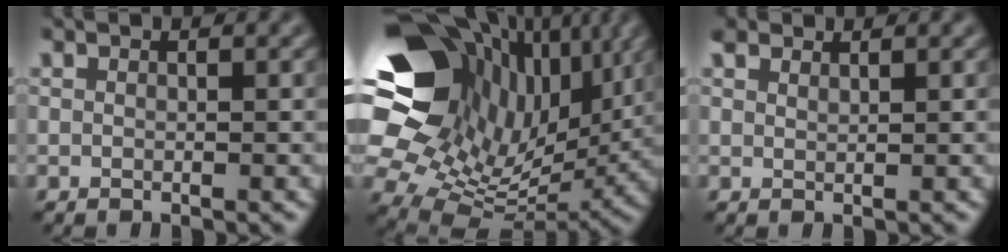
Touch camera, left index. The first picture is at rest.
{"total": 18.8, "force": [7.1, 12.1, 12.4], "torque": [-0.234, 0.027, 0.136]}
{"total": 2.0, "force": [1.9, 0.4, 0.6], "torque": [-0.016, 0.007, 0.030]}